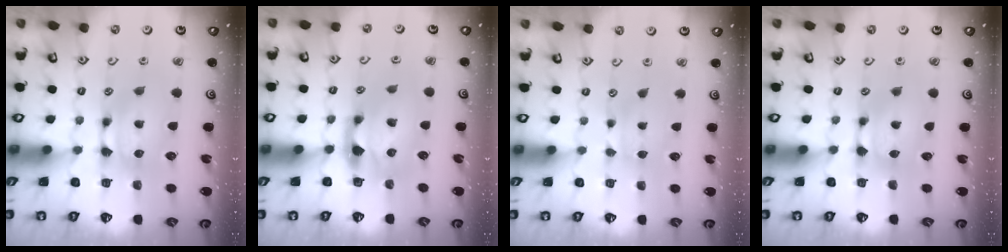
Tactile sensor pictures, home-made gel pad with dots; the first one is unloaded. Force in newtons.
{"total": 2.2, "press": 1.7, "slide": 1.4}
{"total": 2.1, "press": 2.1, "slide": 0.5}
{"total": 0.8, "press": 0.5, "slide": 0.6}